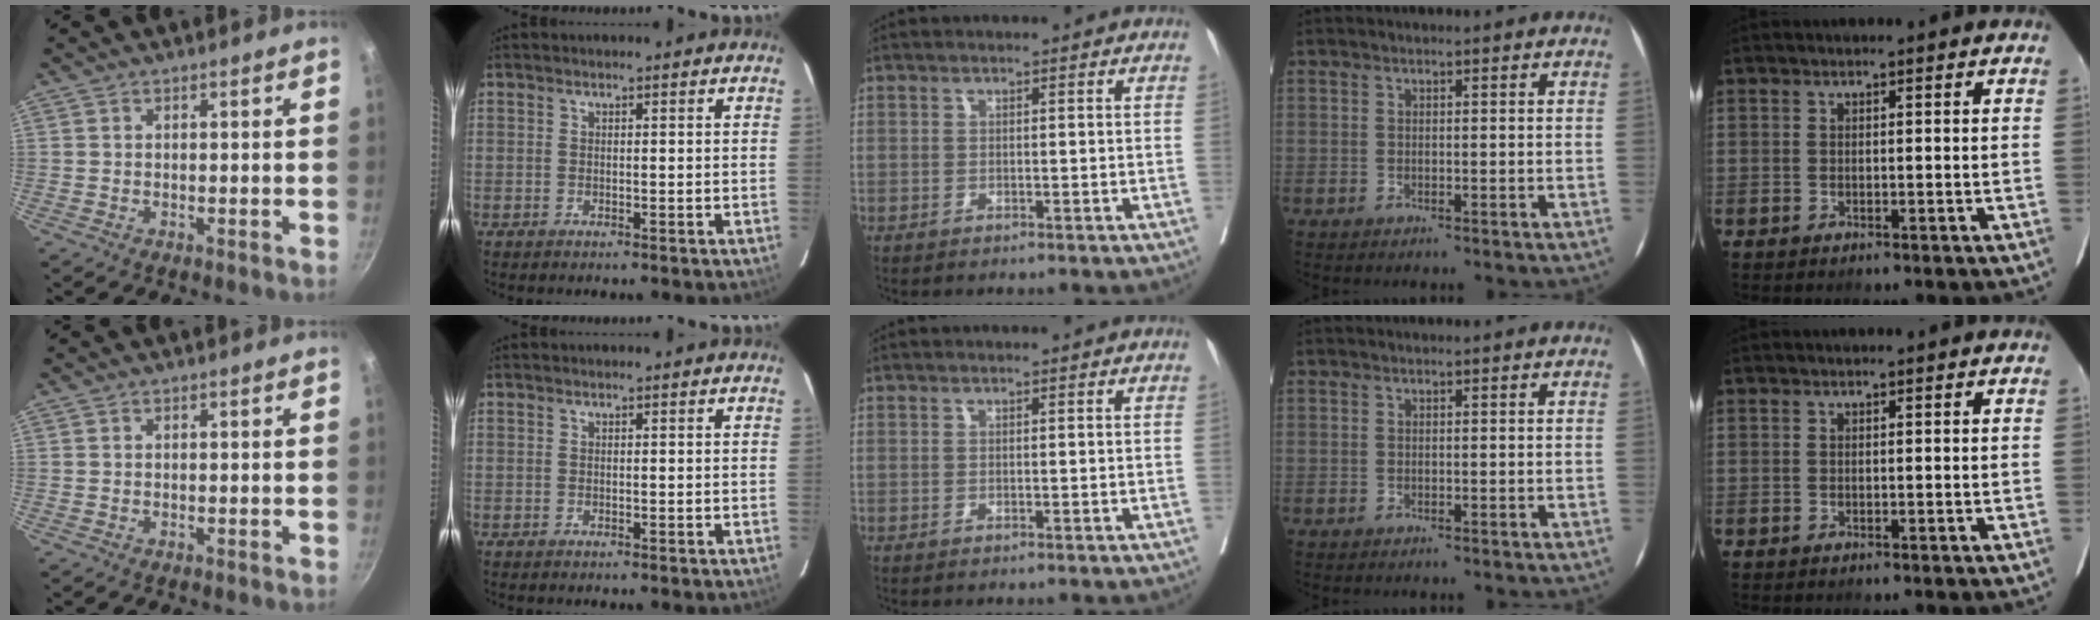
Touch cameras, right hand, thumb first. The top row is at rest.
{}